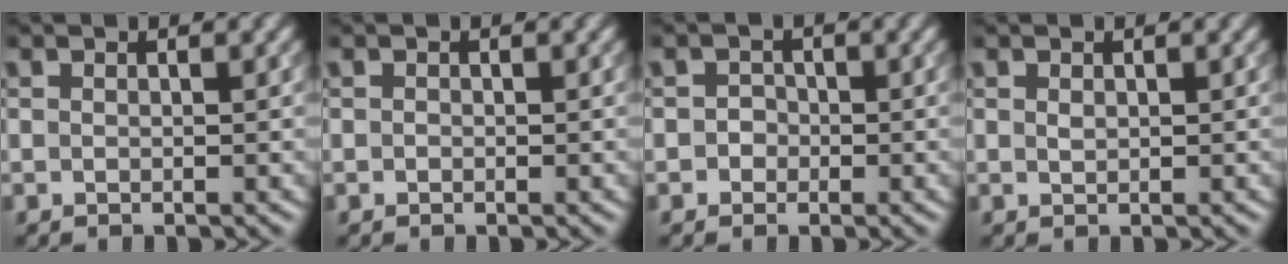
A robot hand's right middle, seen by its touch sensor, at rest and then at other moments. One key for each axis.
{"total": 0.0}
{"total": 1.3, "fx": -0.2, "fy": 1.2, "fz": 0.3, "tx": 0.016, "ty": 0.001, "tz": -0.012}
{"total": 0.5, "fx": 0.2, "fy": 0.3, "fz": 0.3, "tx": -0.007, "ty": 0.000, "tz": 0.006}